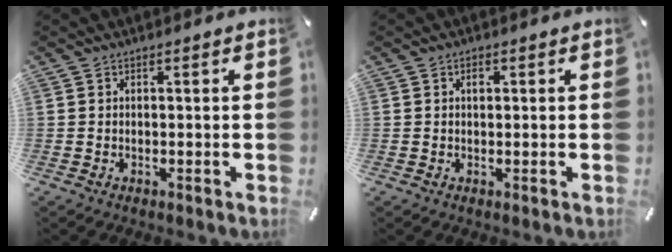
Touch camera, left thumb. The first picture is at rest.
{"total": 1.1, "force": [0.3, 0.8, 0.7], "torque": [-0.008, 0.001, 0.003]}